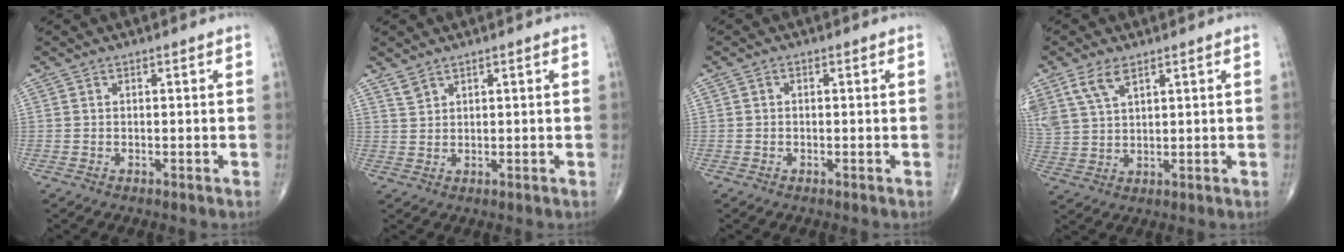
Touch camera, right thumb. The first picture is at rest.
{"total": 0.8, "force": [0.7, 0.3, 0.2], "torque": [0.001, -0.002, 0.015]}
{"total": 0.5, "force": [-0.1, 0.4, 0.3], "torque": [-0.002, 0.001, -0.006]}
{"total": 7.1, "force": [4.3, 3.3, 4.6], "torque": [-0.101, -0.007, 0.095]}